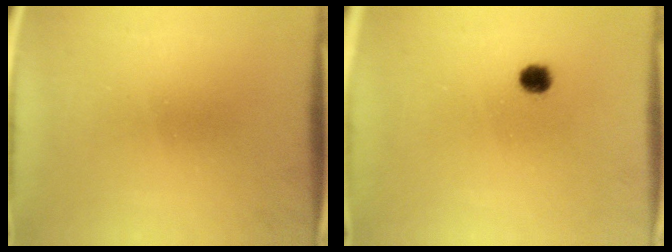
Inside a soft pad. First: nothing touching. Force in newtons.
{"total": 2.8}